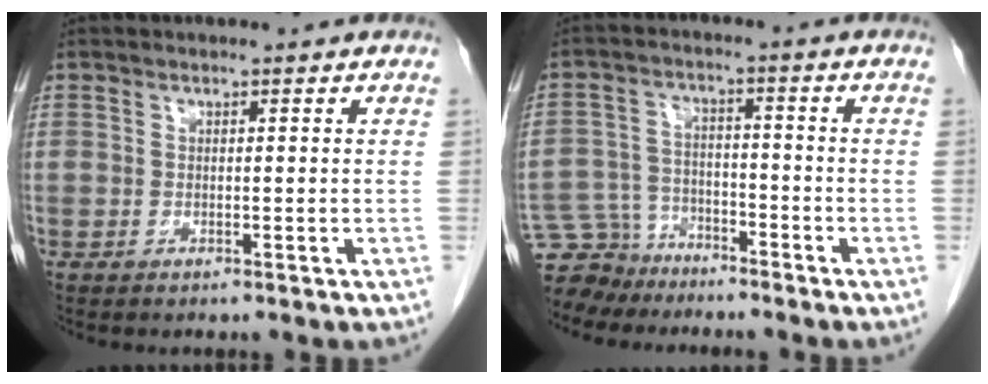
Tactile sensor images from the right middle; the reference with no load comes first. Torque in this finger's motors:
{"motor_torque": [0.46, -0.38, 0.05, -0.04]}